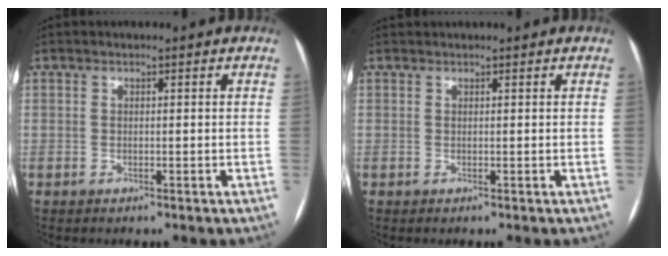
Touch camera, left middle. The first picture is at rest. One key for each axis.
{"total": 1.2, "fx": 1.2, "fy": 0.2, "fz": 0.1, "tx": -0.007, "ty": 0.027, "tz": 0.023}